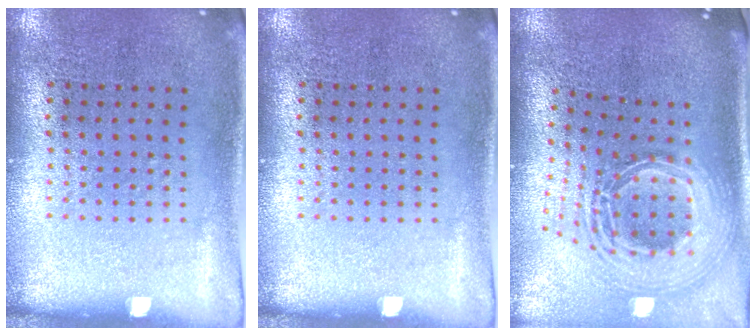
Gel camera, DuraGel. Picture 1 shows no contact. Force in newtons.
{"total": 0.0}
{"total": 2.9, "press": 2.0, "slide": 2.1}